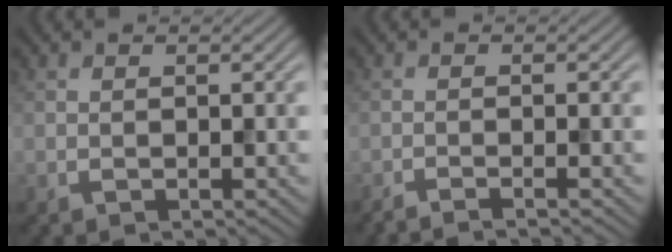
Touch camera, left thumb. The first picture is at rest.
{"total": 2.3, "force": [-1.6, 0.5, 1.6], "torque": [-0.008, 0.000, -0.039]}